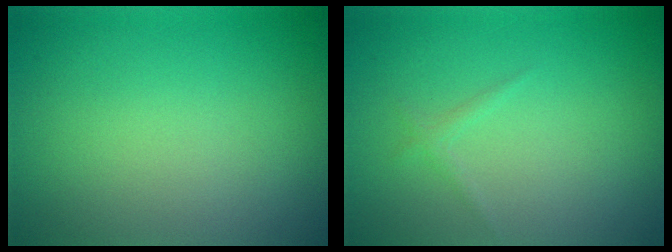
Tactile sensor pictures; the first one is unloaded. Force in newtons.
{"total": 0.8, "press": 0.8, "slide": 0.1}